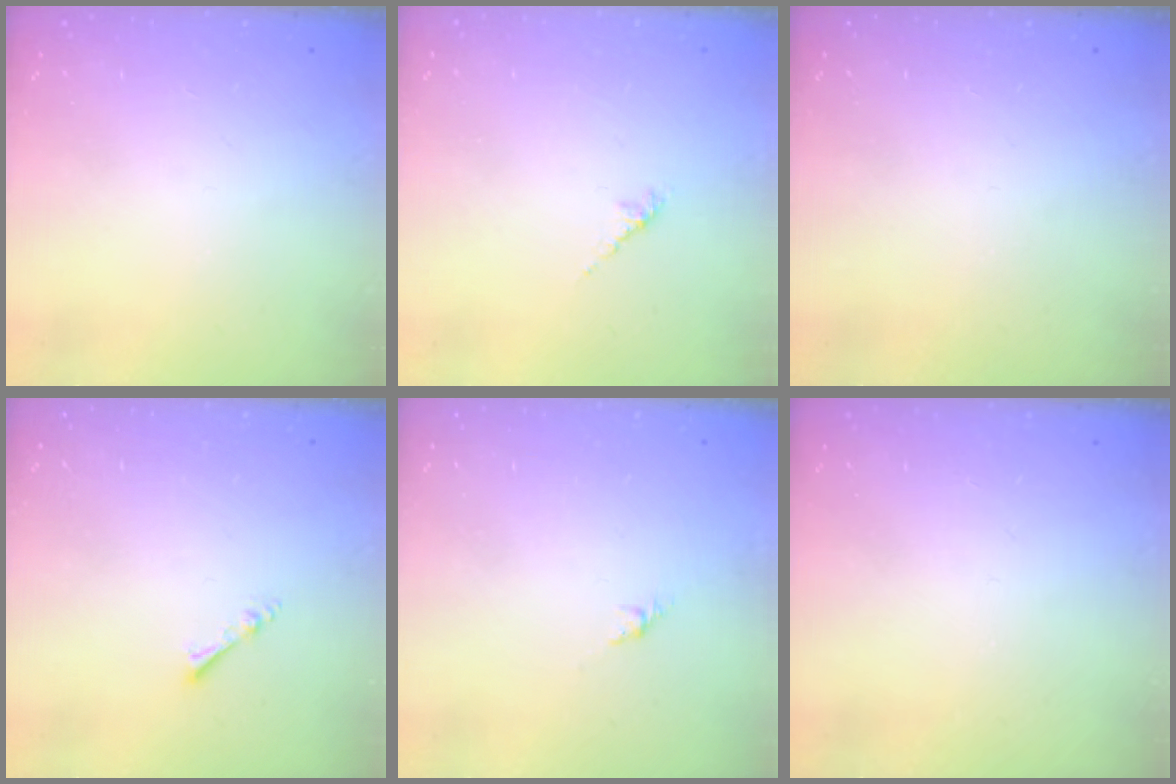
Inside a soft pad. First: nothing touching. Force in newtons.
{"total": 2.6, "press": 2.4, "slide": 0.7}
{"total": 0.0}
{"total": 2.2, "press": 2.1, "slide": 0.4}
{"total": 3.0, "press": 2.9, "slide": 0.7}
{"total": 0.0}